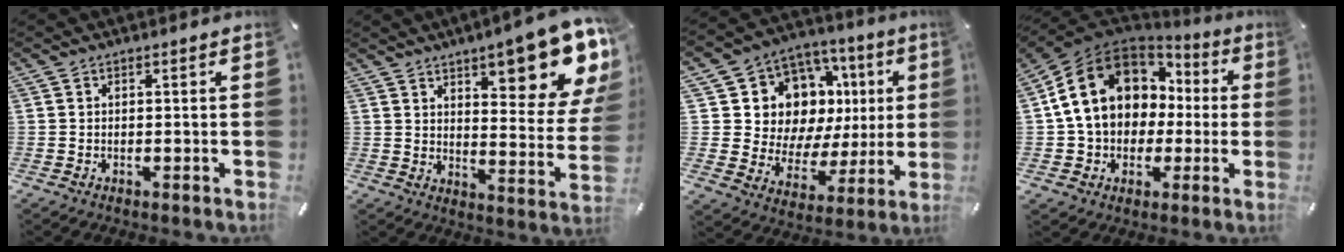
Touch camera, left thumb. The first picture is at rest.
{"total": 16.9, "force": [11.0, 5.7, 11.5], "torque": [-0.133, -0.089, 0.176]}
{"total": 12.8, "force": [5.6, 10.7, 4.2], "torque": [-0.066, -0.059, 0.117]}
{"total": 15.4, "force": [2.5, 12.9, 8.1], "torque": [-0.169, -0.003, 0.051]}